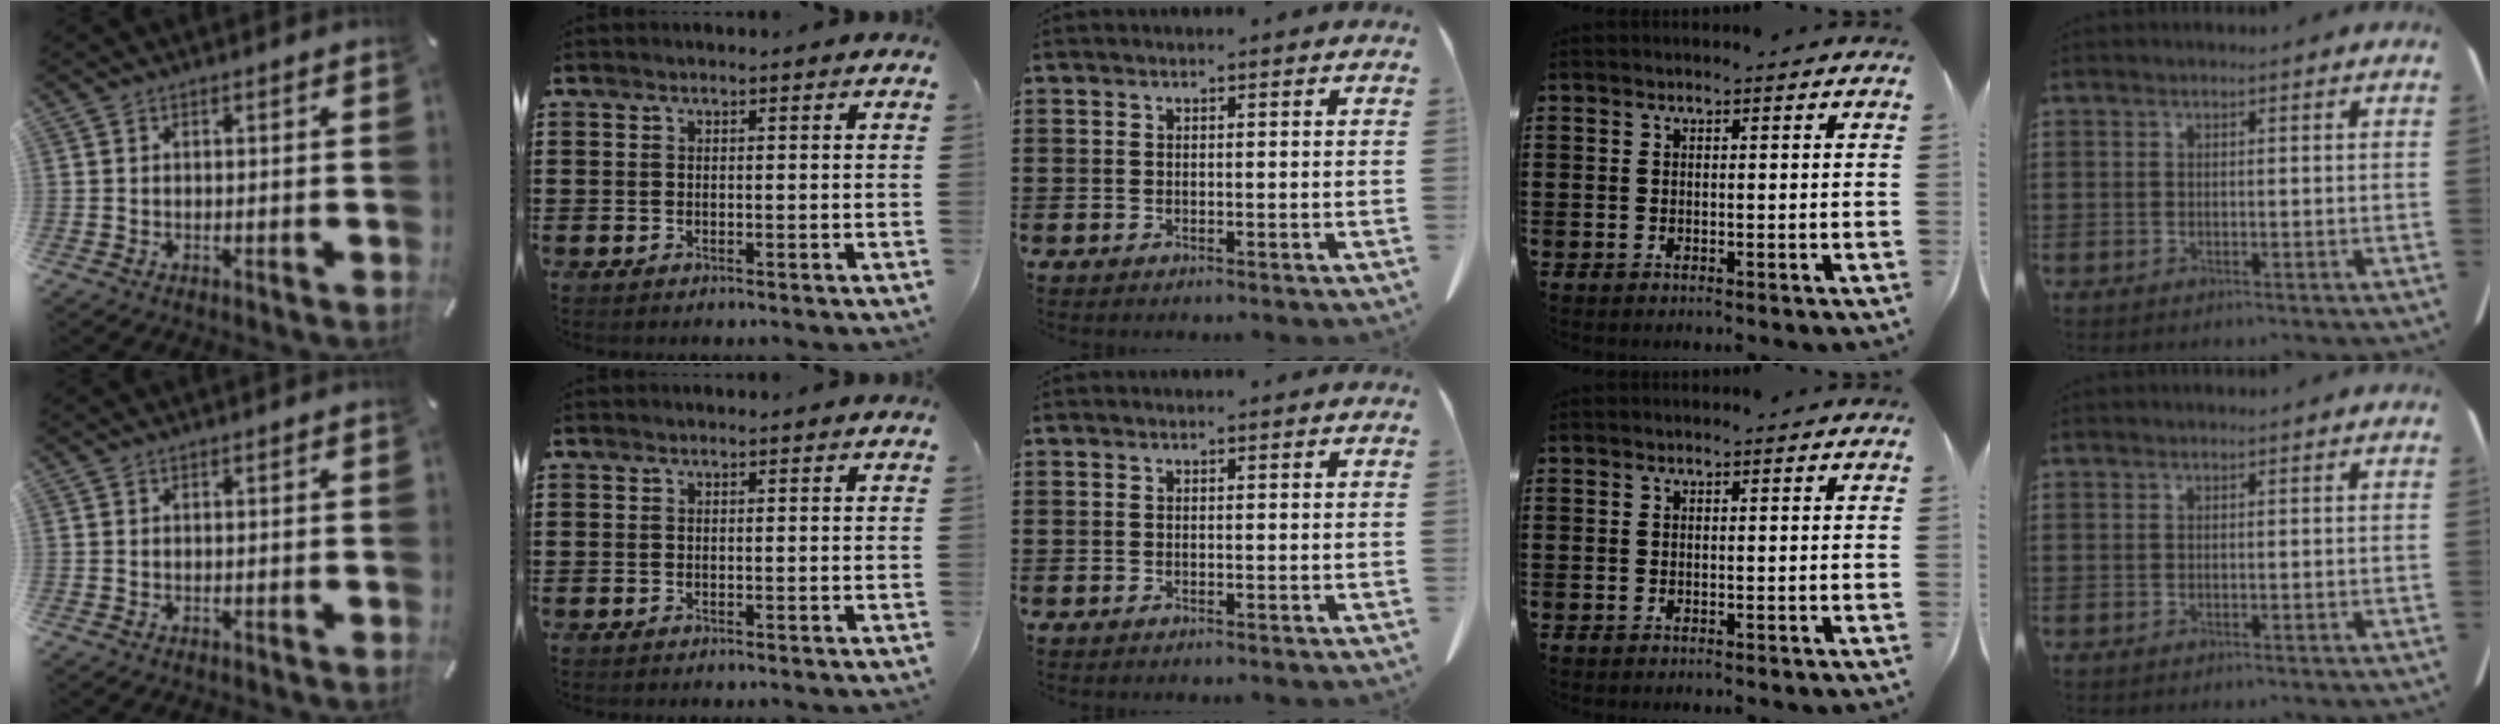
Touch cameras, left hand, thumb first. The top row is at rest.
{}